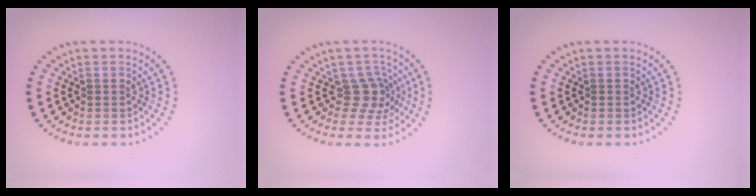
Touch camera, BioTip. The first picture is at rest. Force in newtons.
{"total": 2.7, "press": 2.1, "slide": 1.8}
{"total": 0.0}